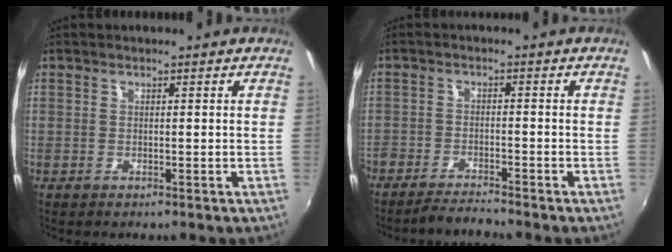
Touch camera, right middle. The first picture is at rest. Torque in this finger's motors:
{"motor_torque": [1.13, -1.01, 0.21, 0.14]}